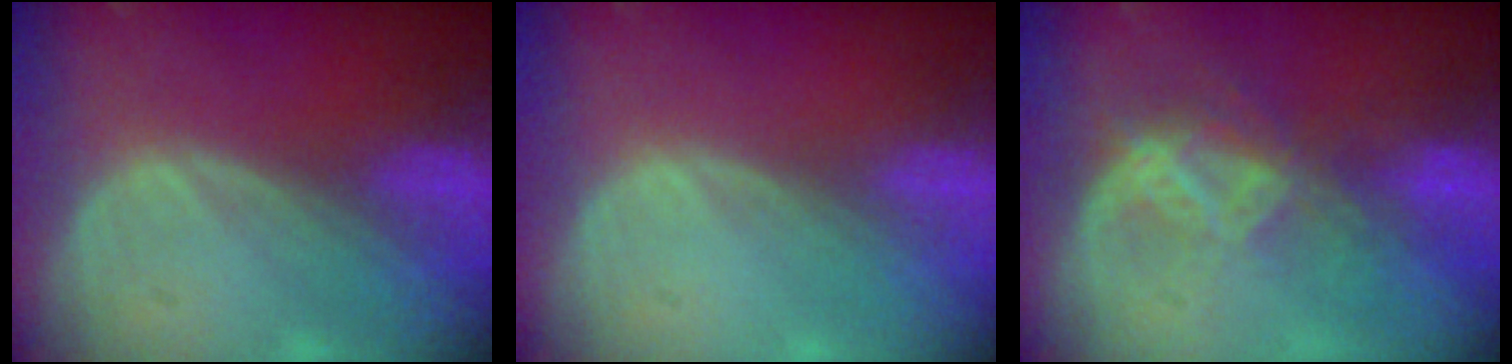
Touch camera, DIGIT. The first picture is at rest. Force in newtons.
{"total": 0.0}
{"total": 6.7, "press": 5.9, "slide": 3.2}